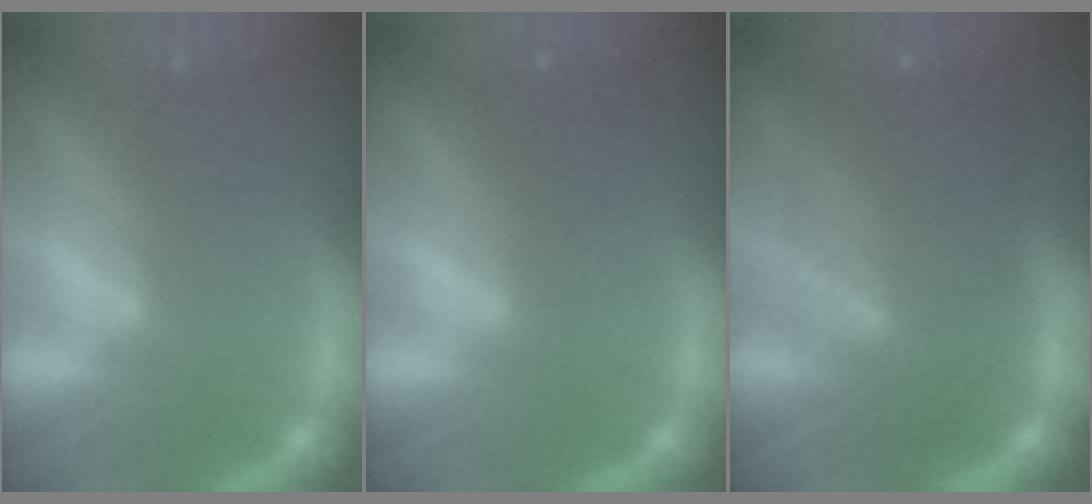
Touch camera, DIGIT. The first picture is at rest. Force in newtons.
{"total": 1.4}
{"total": 8.5}